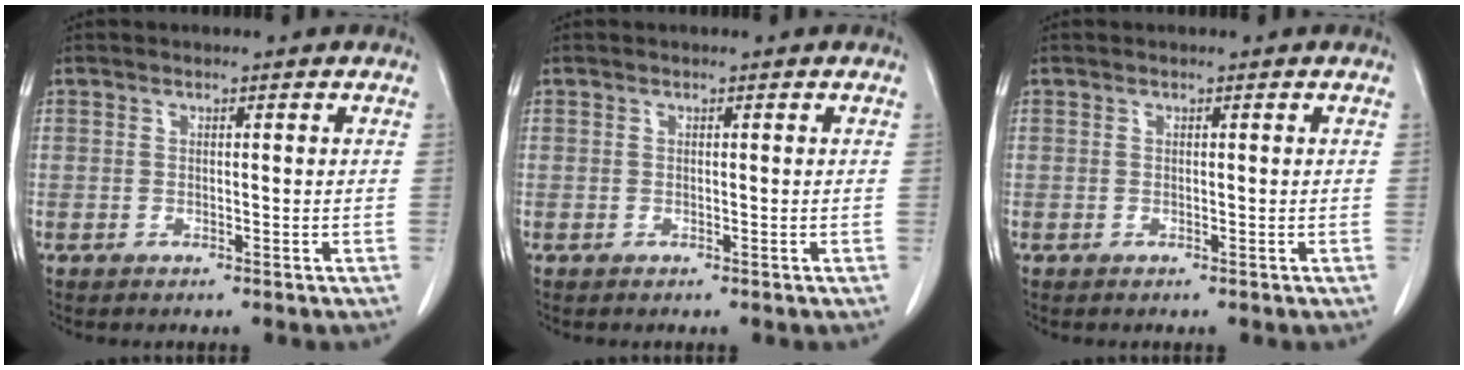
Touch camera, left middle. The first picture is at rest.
{"total": 0.0}
{"total": 0.0}